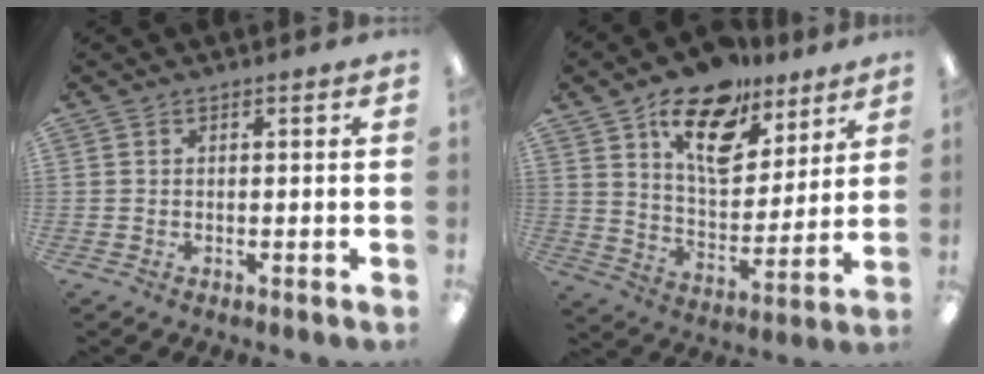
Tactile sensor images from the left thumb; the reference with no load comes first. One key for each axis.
{"total": 17.8, "fx": 11.9, "fy": 9.2, "fz": 9.6, "tx": -0.148, "ty": -0.062, "tz": 0.207}